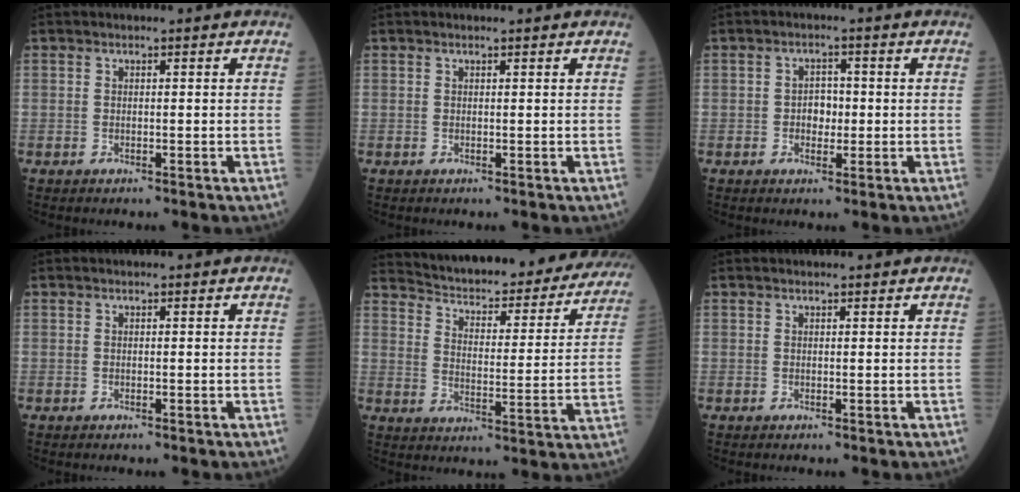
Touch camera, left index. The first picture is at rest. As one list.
[{"total": 0.6, "force": [0.6, 0.0, 0.2], "torque": [-0.005, 0.002, 0.010]}, {"total": 2.7, "force": [-0.2, 1.9, 1.9], "torque": [-0.027, 0.007, -0.004]}, {"total": 0.0}, {"total": 27.9, "force": [25.7, 5.9, 9.0], "torque": [-0.137, -0.057, 0.317]}, {"total": 0.9, "force": [0.8, 0.0, 0.3], "torque": [-0.006, 0.005, 0.013]}]